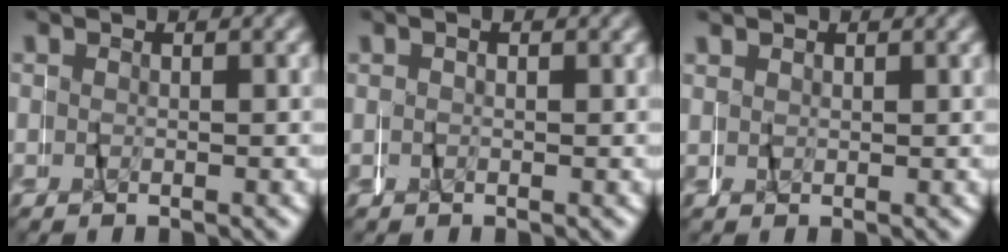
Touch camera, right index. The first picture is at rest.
{"total": 0.0}
{"total": 0.8, "force": [0.7, 0.5, -0.1], "torque": [0.001, -0.002, 0.015]}